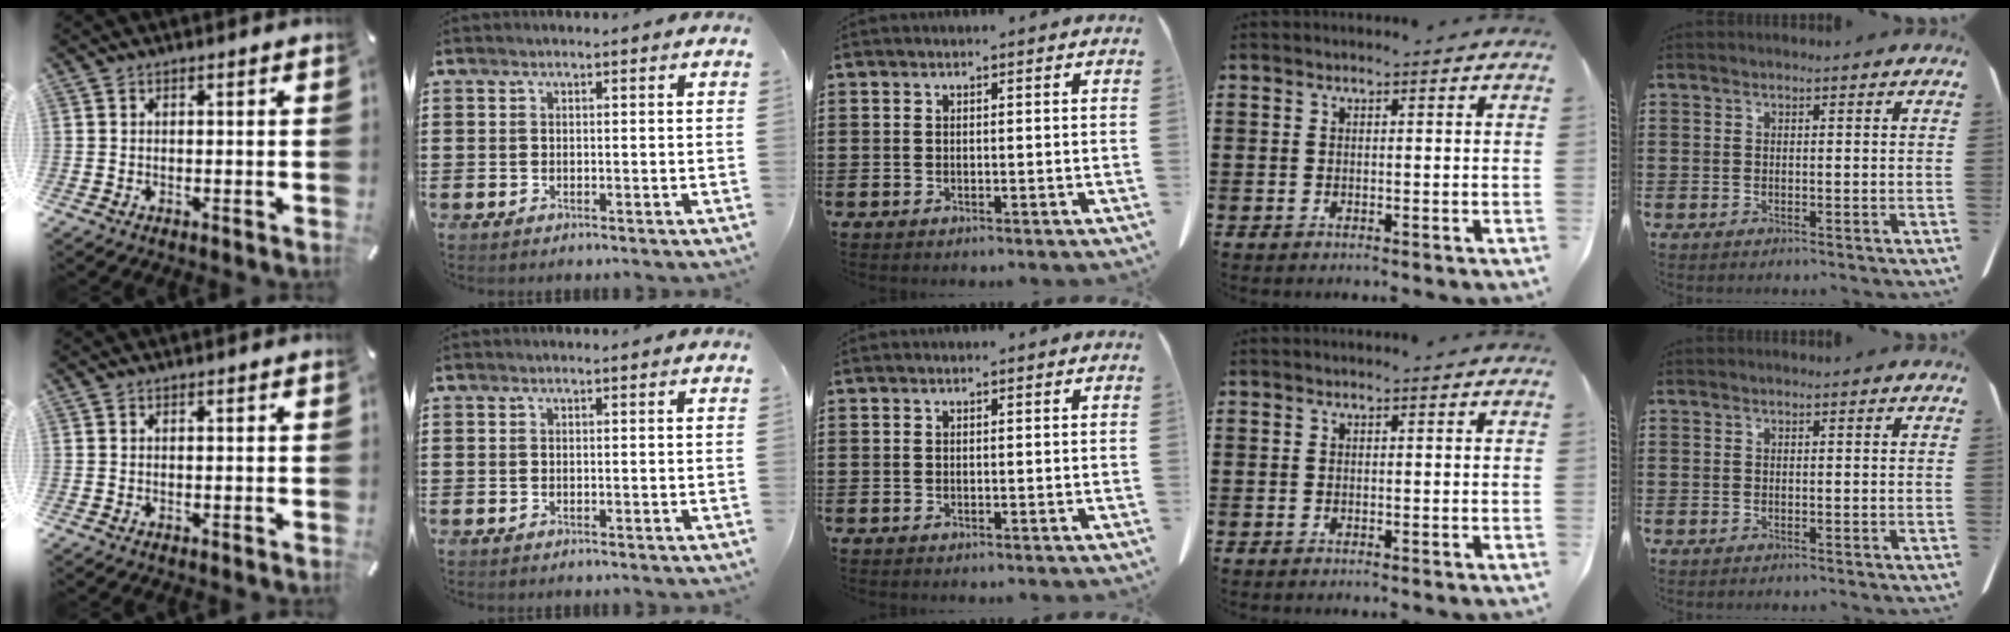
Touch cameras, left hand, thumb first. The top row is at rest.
{}